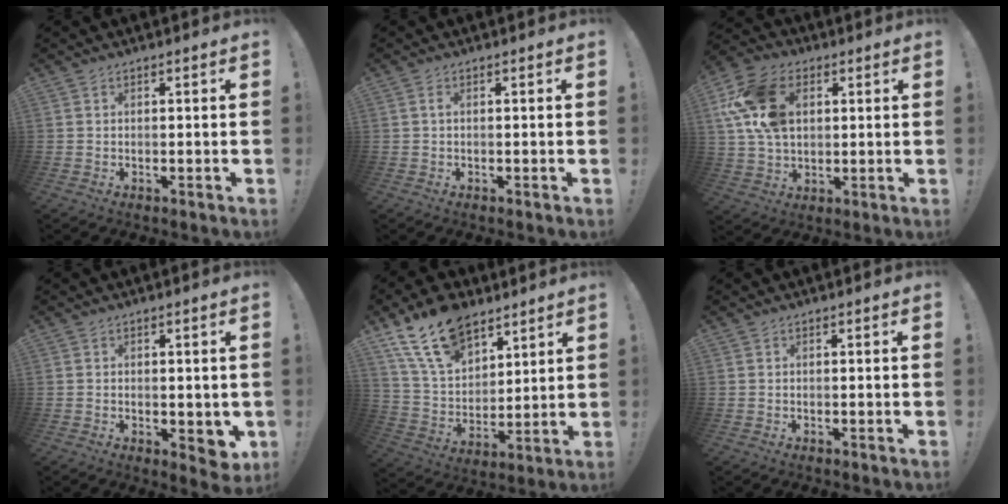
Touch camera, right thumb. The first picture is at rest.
{"total": 0.7, "force": [-0.1, 0.1, 0.7], "torque": [-0.020, 0.004, -0.001]}
{"total": 17.6, "force": [5.0, 12.5, 11.4], "torque": [-0.224, -0.005, 0.097]}
{"total": 3.6, "force": [0.2, 2.3, 2.7], "torque": [-0.018, -0.002, 0.008]}
{"total": 18.1, "force": [12.2, 10.3, 8.6], "torque": [-0.169, -0.072, 0.229]}
{"total": 0.0}